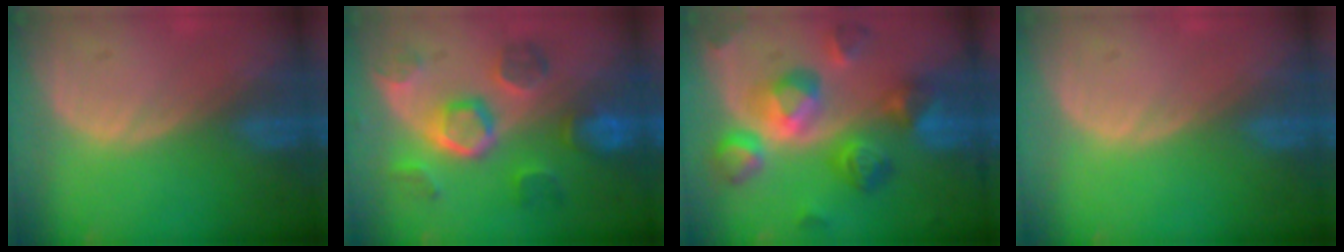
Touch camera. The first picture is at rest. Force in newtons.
{"total": 8.9, "press": 8.9, "slide": 0.7}
{"total": 11.1, "press": 11.0, "slide": 1.0}
{"total": 0.0}